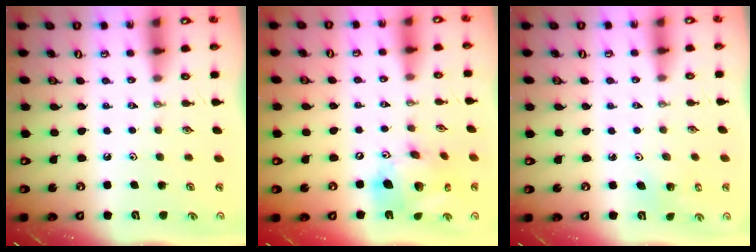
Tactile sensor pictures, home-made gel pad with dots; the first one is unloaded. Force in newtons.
{"total": 16.6, "press": 16.4, "slide": 2.7}
{"total": 2.3, "press": 2.3, "slide": 0.2}